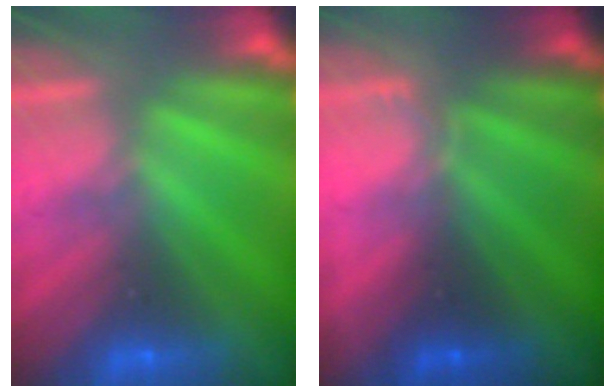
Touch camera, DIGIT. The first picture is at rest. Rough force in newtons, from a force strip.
{"total": 1.6}